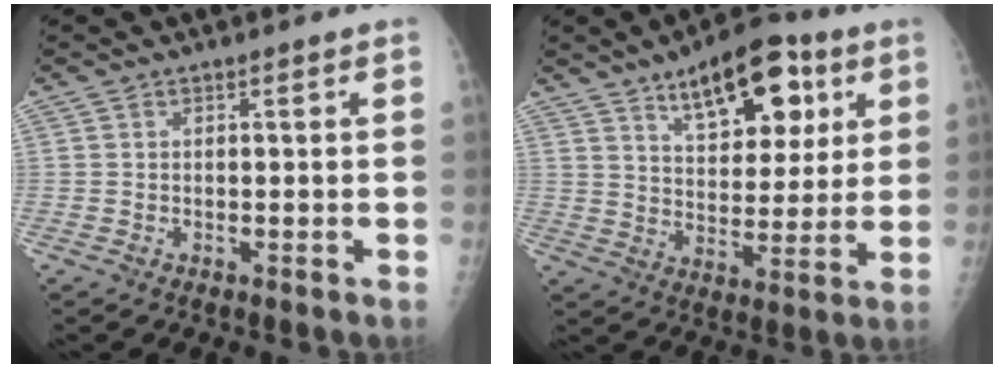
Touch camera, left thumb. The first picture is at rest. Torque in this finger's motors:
{"motor_torque": [0.11, 0.20, 0.38, 0.08, 0.21]}